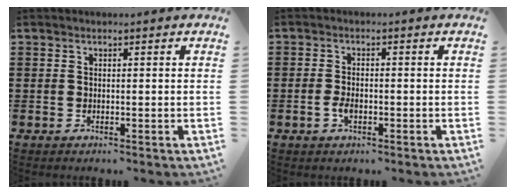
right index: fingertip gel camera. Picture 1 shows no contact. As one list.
[{"total": 2.3, "force": [-0.8, 1.2, 1.8], "torque": [-0.049, -0.005, -0.019]}]